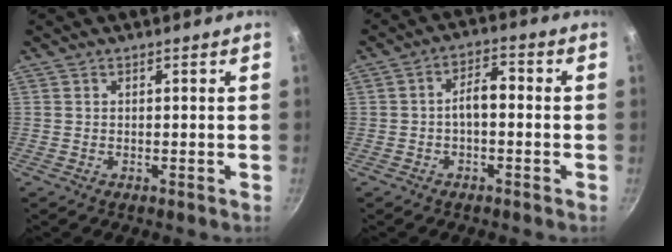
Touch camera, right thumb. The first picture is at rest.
{"total": 4.9, "force": [-0.8, 2.6, 4.1], "torque": [-0.056, 0.025, -0.020]}